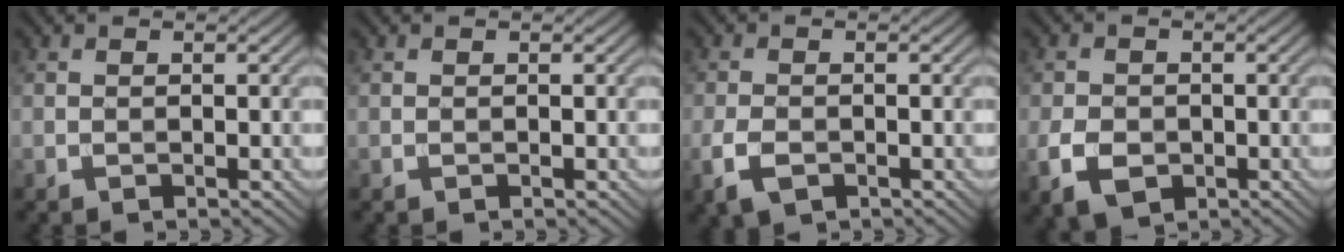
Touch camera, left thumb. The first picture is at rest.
{"total": 0.0}
{"total": 3.4, "force": [-1.6, 1.8, 2.3], "torque": [-0.059, -0.009, -0.034]}
{"total": 4.4, "force": [-1.5, 3.2, 2.6], "torque": [-0.062, -0.012, -0.032]}